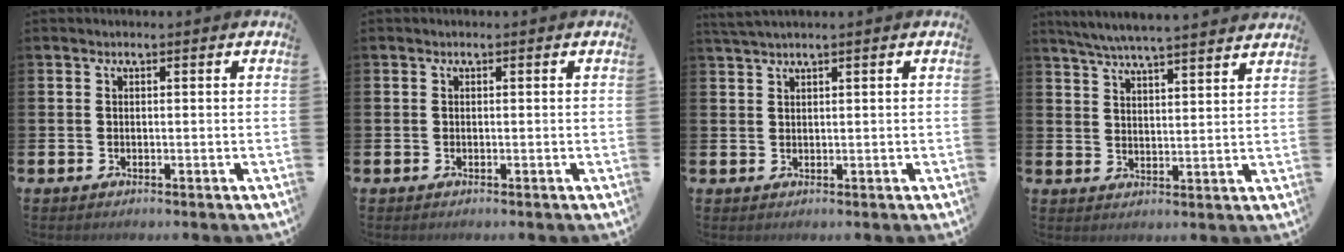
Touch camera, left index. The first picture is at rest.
{"total": 0.0}
{"total": 1.7, "force": [1.6, -0.3, 0.7], "torque": [-0.019, 0.001, 0.031]}
{"total": 5.9, "force": [5.8, -0.2, 1.4], "torque": [-0.048, -0.031, 0.103]}